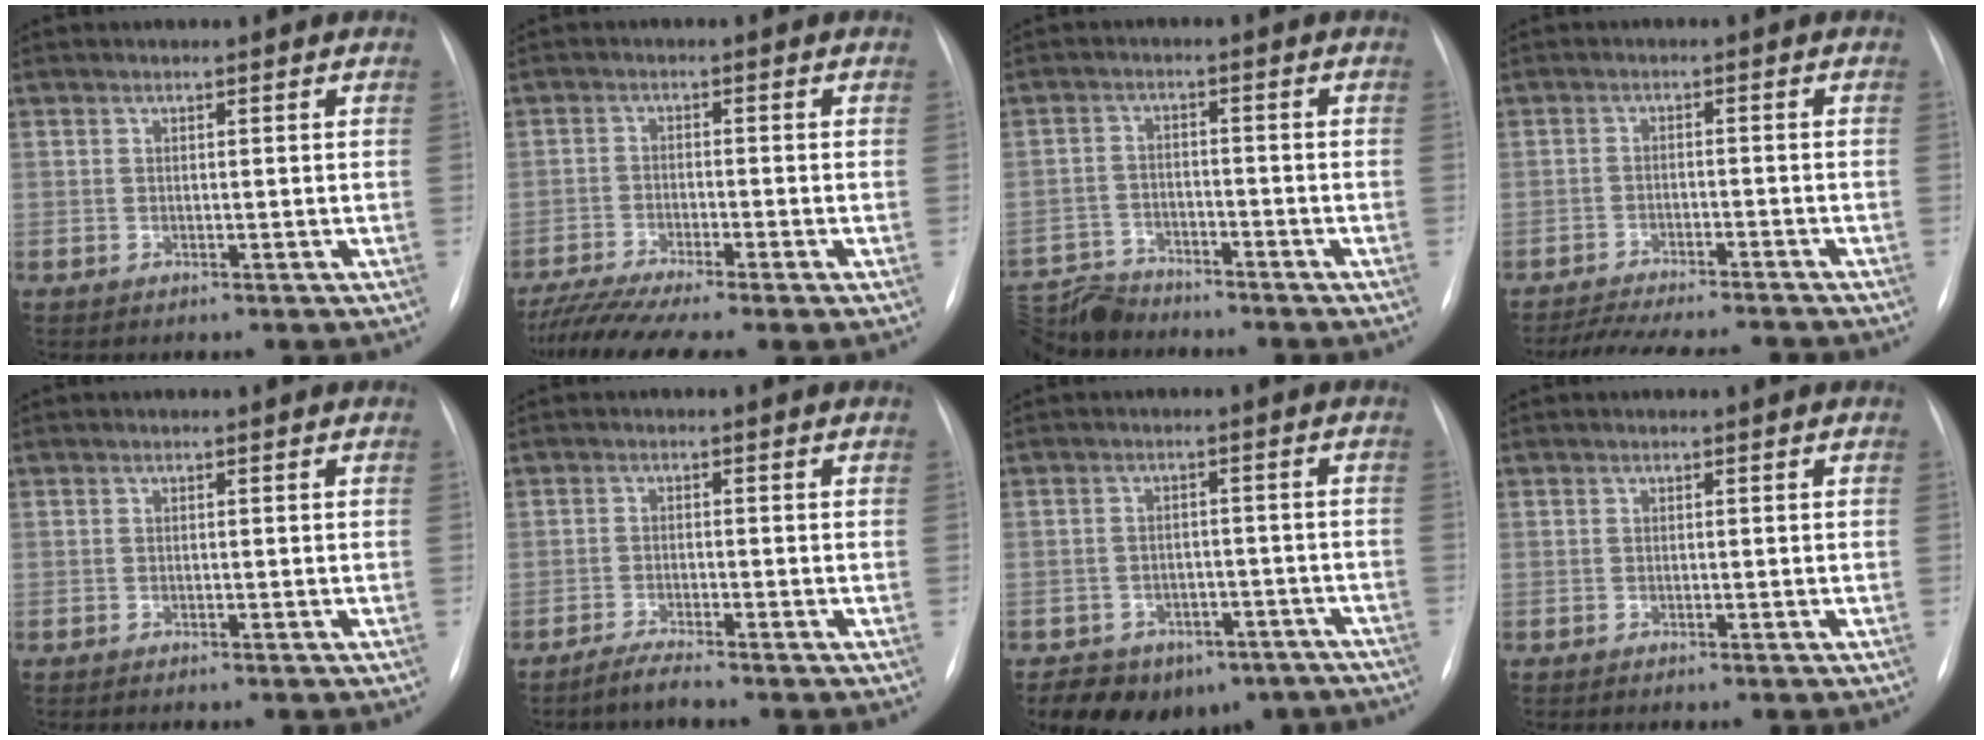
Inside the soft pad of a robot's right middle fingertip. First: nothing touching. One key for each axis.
{"total": 8.7, "fx": -7.0, "fy": -0.1, "fz": 5.1, "tx": -0.089, "ty": -0.017, "tz": -0.116}
{"total": 7.6, "fx": -7.4, "fy": 1.6, "fz": 0.7, "tx": -0.019, "ty": -0.009, "tz": -0.139}
{"total": 11.7, "fx": -10.8, "fy": 1.5, "fz": 4.2, "tx": -0.071, "ty": -0.005, "tz": -0.151}
{"total": 1.0, "fx": -0.9, "fy": 0.0, "fz": 0.5, "tx": -0.013, "ty": -0.006, "tz": -0.007}
{"total": 2.5, "fx": -2.3, "fy": -0.5, "fz": 1.0, "tx": -0.027, "ty": -0.009, "tz": -0.047}
{"total": 13.6, "fx": -10.1, "fy": 8.1, "fz": 4.3, "tx": -0.060, "ty": 0.020, "tz": -0.115}
{"total": 0.8, "fx": -0.6, "fy": -0.1, "fz": 0.5, "tx": -0.012, "ty": -0.005, "tz": -0.005}